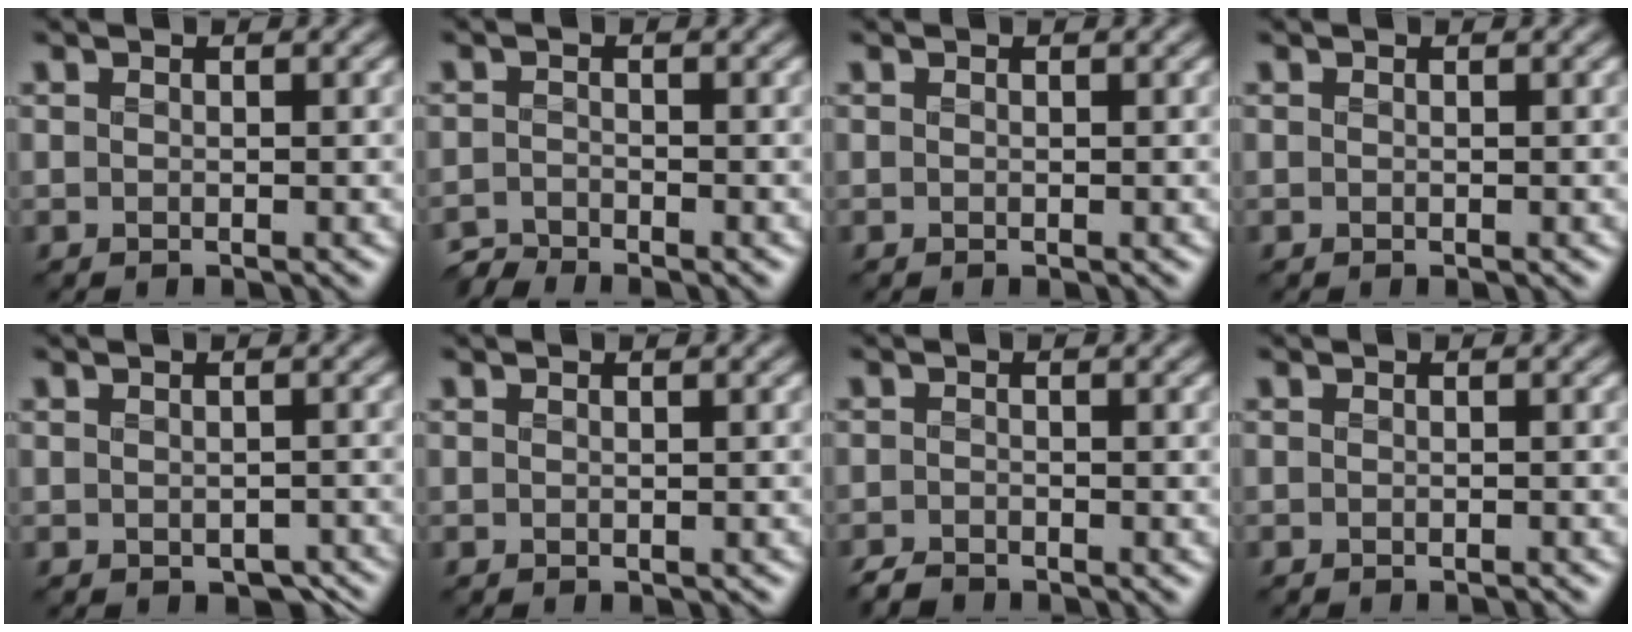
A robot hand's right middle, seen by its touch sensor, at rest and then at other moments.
{"total": 2.1, "force": [-2.1, -0.1, -0.2], "torque": [0.005, -0.005, -0.045]}
{"total": 0.0}
{"total": 0.0}
{"total": 2.6, "force": [-1.5, 1.5, 1.5], "torque": [-0.014, -0.016, -0.011]}
{"total": 0.0}
{"total": 1.8, "force": [-1.7, 0.3, 0.2], "torque": [-0.004, -0.007, -0.035]}
{"total": 0.7, "force": [-0.7, 0.0, 0.0], "torque": [0.000, -0.006, -0.014]}